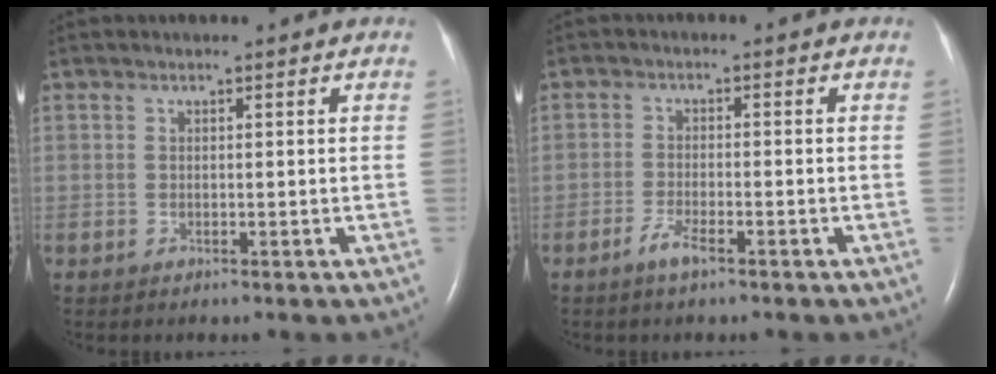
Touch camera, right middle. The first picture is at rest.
{"total": 2.8, "force": [-1.9, 0.4, 1.9], "torque": [-0.047, -0.003, -0.038]}